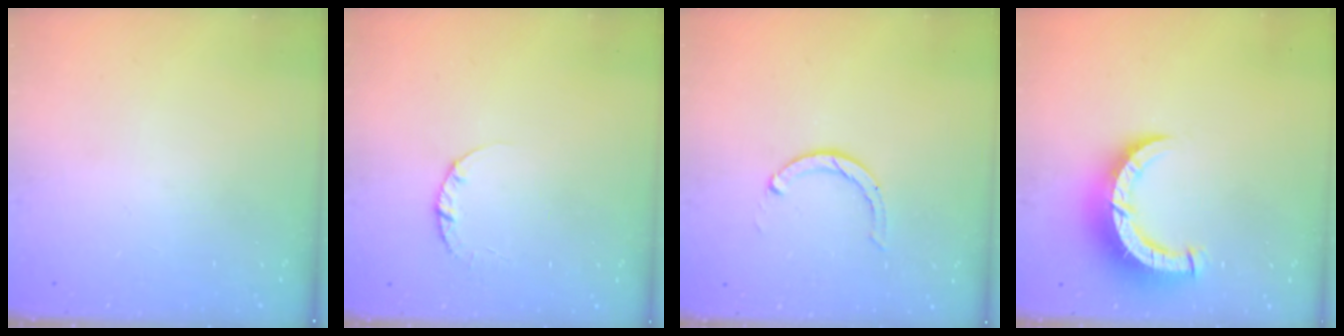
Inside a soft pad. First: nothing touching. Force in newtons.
{"total": 2.4, "press": 2.4, "slide": 0.3}
{"total": 2.3, "press": 2.3, "slide": 0.4}
{"total": 9.4, "press": 9.3, "slide": 1.0}